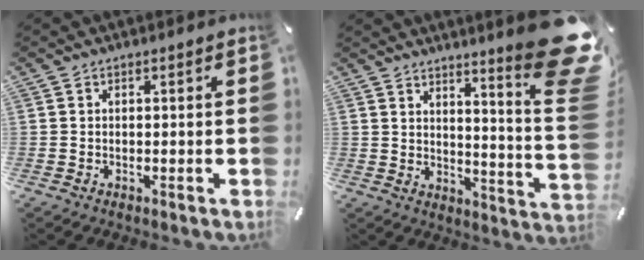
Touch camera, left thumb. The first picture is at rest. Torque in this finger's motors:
{"motor_torque": [3.44, 1.57, 1.17, -1.60, 0.40]}